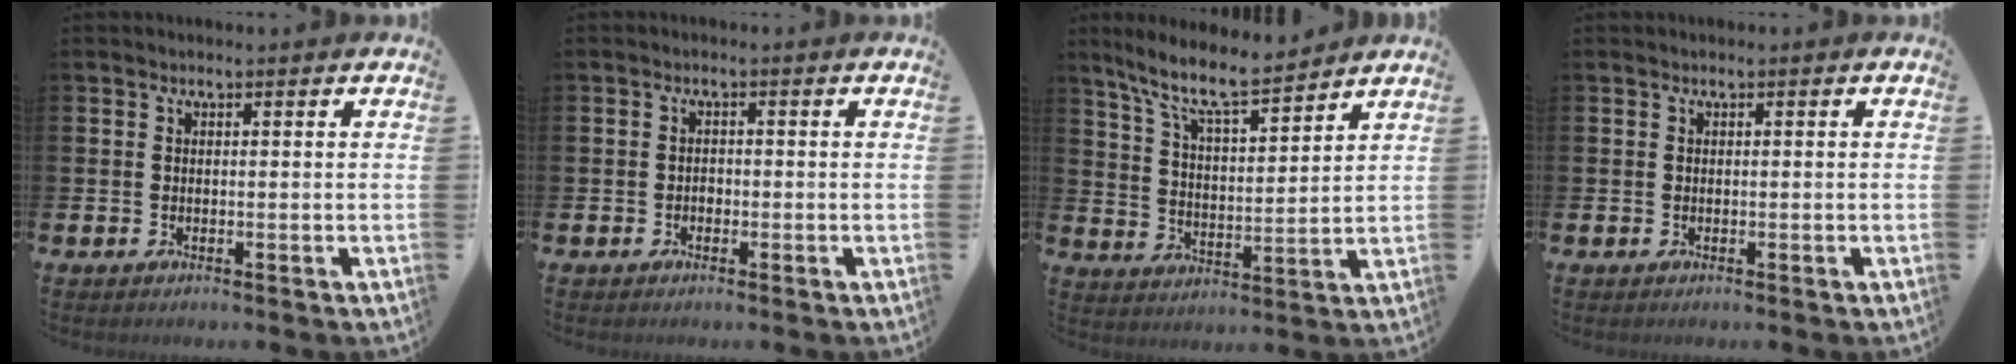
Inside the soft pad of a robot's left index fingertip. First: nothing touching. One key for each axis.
{"total": 1.0, "fx": -0.5, "fy": 0.8, "fz": 0.3, "tx": -0.004, "ty": -0.001, "tz": -0.012}
{"total": 9.0, "fx": 8.0, "fy": 1.1, "fz": 4.0, "tx": -0.109, "ty": -0.045, "tz": 0.142}
{"total": 0.0}